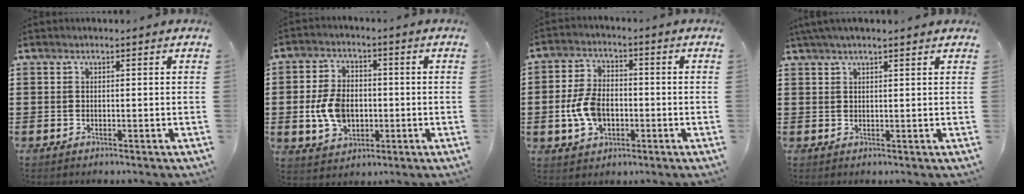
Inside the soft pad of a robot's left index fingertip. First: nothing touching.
{"total": 8.1, "force": [-0.9, 5.6, 5.7], "torque": [-0.133, 0.010, -0.019]}
{"total": 7.7, "force": [-1.5, 5.0, 5.7], "torque": [-0.142, 0.002, -0.035]}
{"total": 2.4, "force": [1.8, 0.3, 1.5], "torque": [-0.032, 0.004, 0.035]}